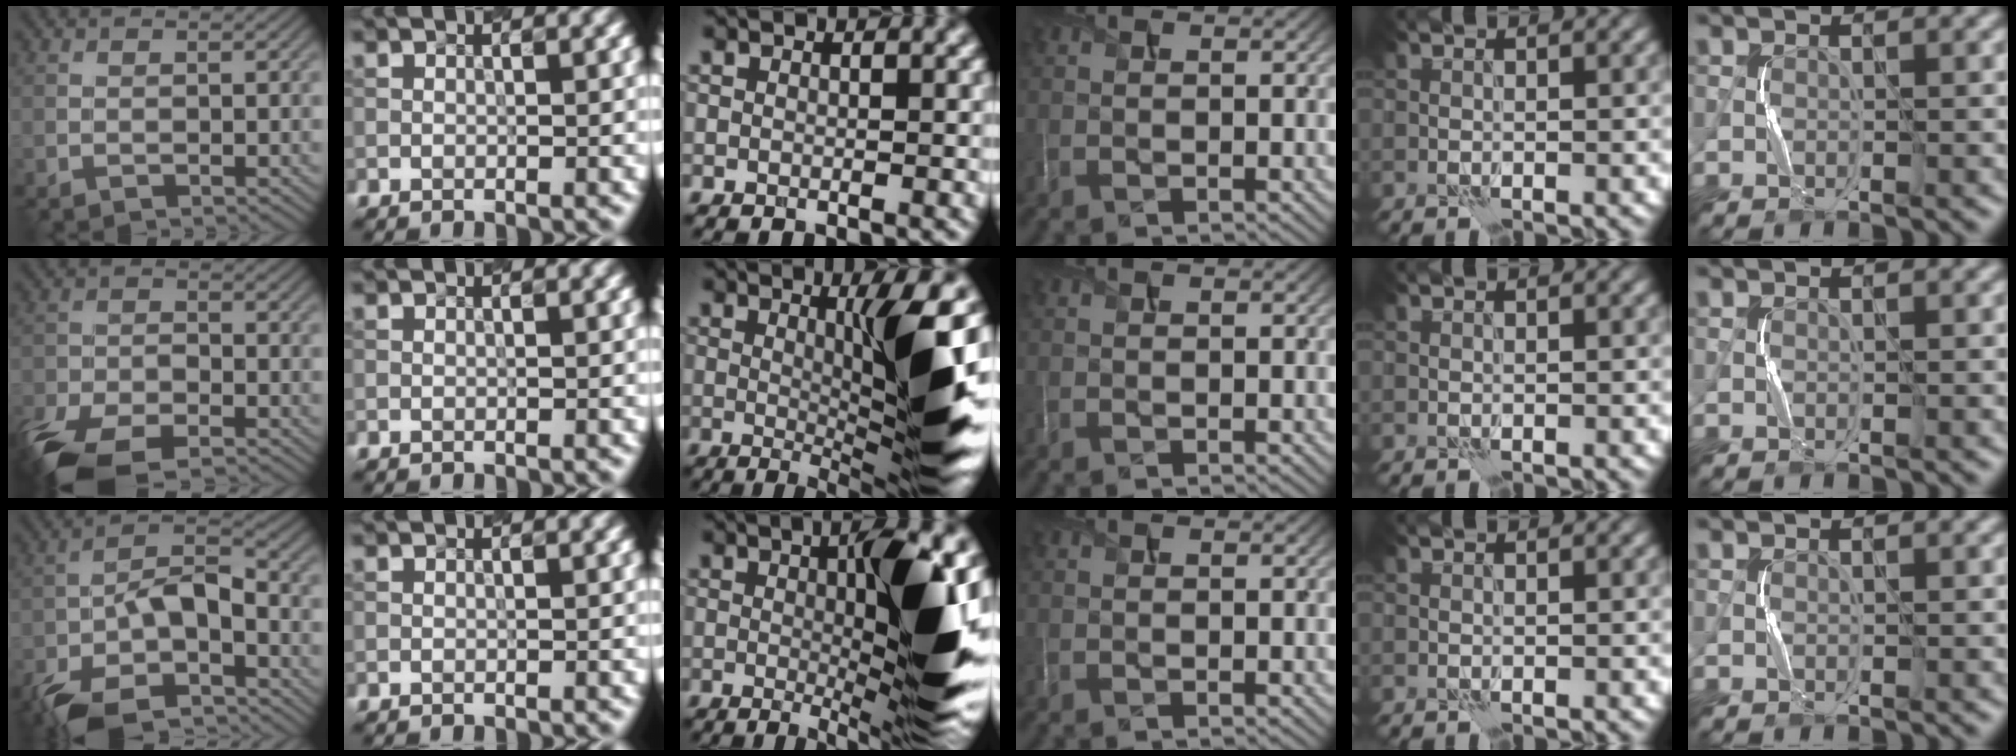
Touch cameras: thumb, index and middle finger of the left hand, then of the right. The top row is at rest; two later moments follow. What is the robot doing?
{"motion": "squeeze", "object": "paper clamp"}